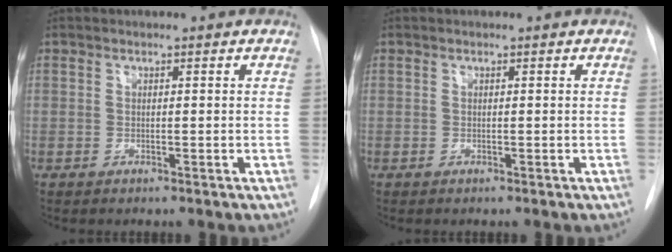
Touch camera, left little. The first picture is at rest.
{"total": 0.0}